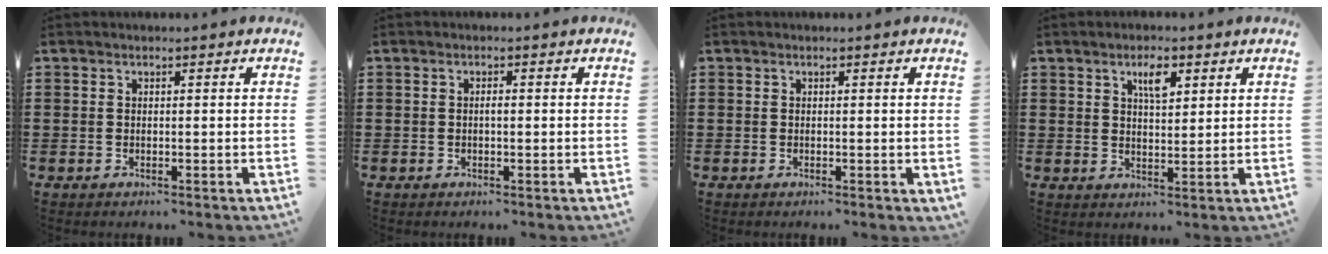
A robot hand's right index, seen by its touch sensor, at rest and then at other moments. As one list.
[{"total": 0.8, "force": [-0.2, 0.2, 0.8], "torque": [-0.015, -0.004, -0.002]}, {"total": 0.0}, {"total": 3.9, "force": [2.1, 1.4, 2.9], "torque": [-0.047, 0.000, 0.033]}]